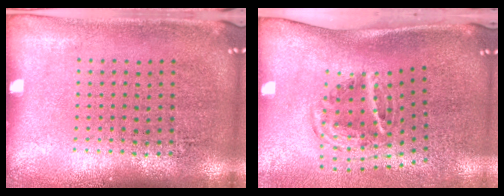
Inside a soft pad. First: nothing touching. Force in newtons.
{"total": 2.0, "press": 1.2, "slide": 1.6}